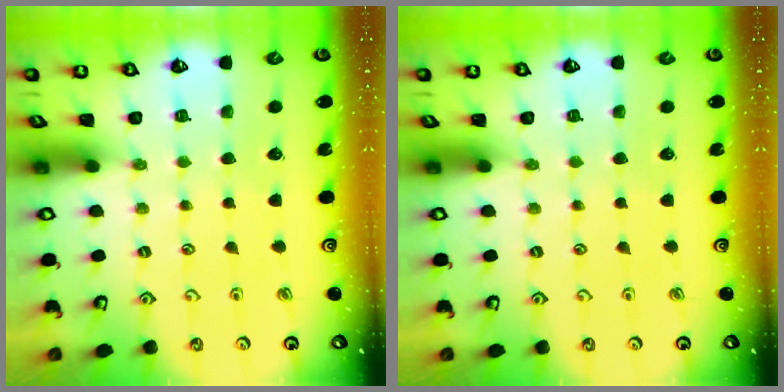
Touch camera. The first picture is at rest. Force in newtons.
{"total": 0.0}